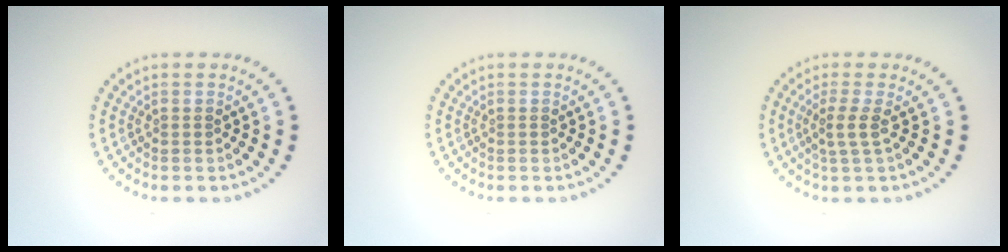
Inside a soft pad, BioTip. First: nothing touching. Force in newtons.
{"total": 0.0}
{"total": 1.9, "press": 1.4, "slide": 1.3}